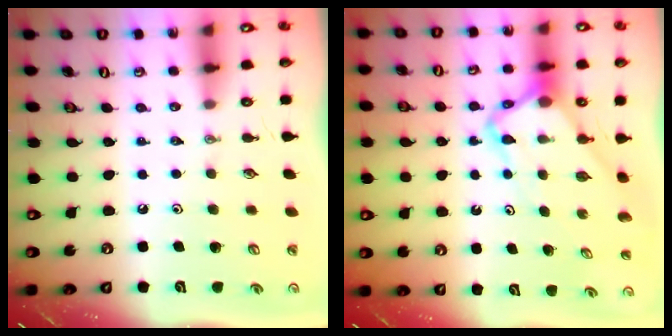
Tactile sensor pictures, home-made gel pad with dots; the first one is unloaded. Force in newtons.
{"total": 4.7, "press": 4.6, "slide": 0.4}